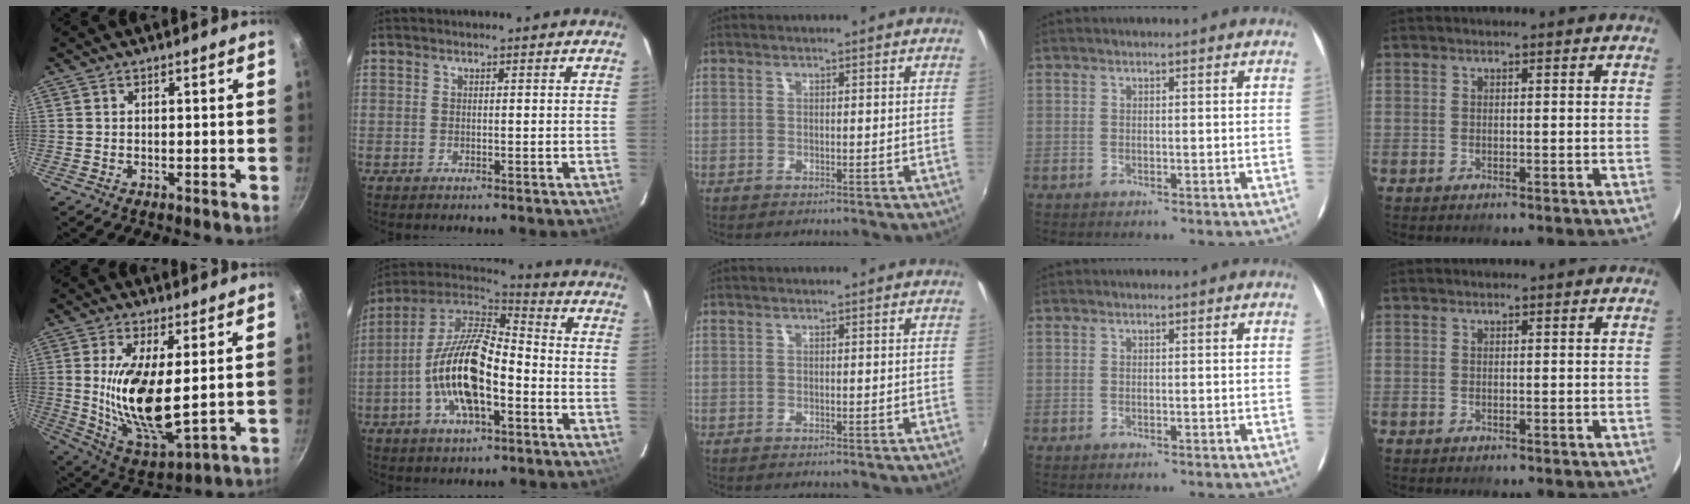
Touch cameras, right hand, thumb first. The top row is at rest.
{"thumb": {"total": 15.9, "force": [1.8, 6.0, 14.6], "torque": [-0.275, -0.030, 0.043]}, "index": {"total": 17.1, "force": [-5.2, 6.8, 14.8], "torque": [-0.297, -0.002, -0.106]}}